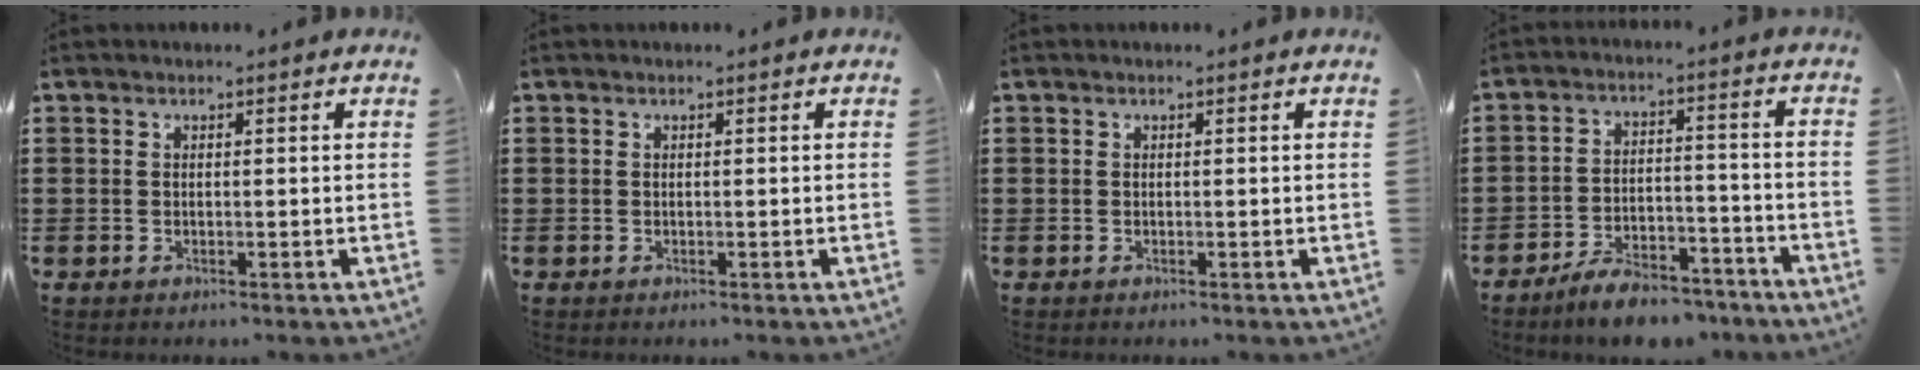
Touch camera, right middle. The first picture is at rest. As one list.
[{"total": 0.0}, {"total": 0.0}, {"total": 6.7, "force": [-6.2, 1.4, 2.3], "torque": [-0.036, 0.014, -0.116]}]